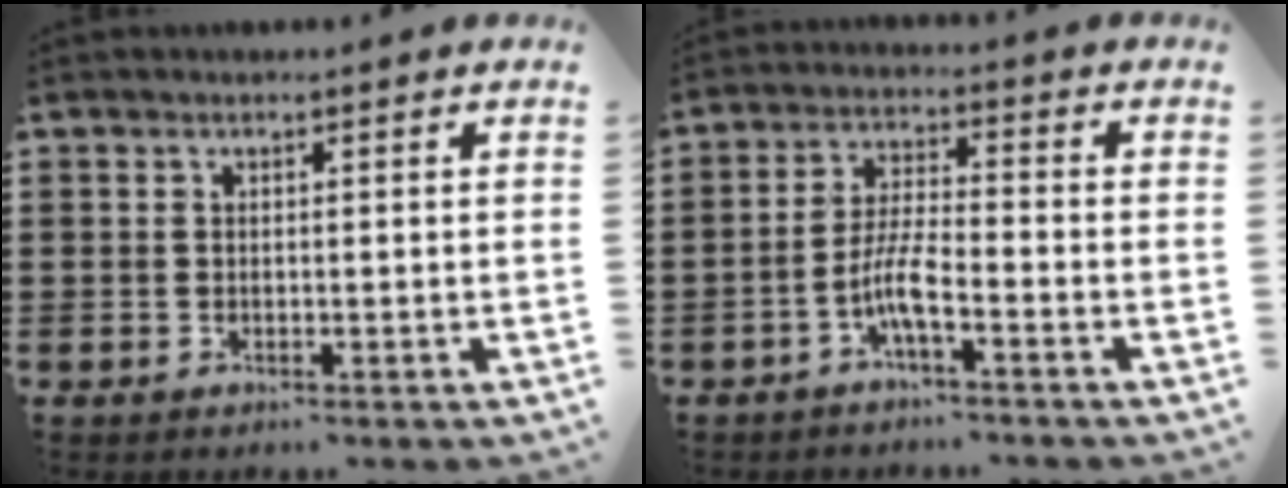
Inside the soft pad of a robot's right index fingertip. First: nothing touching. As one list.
[{"total": 5.9, "force": [-3.0, 0.9, 5.0], "torque": [-0.118, -0.011, -0.063]}]